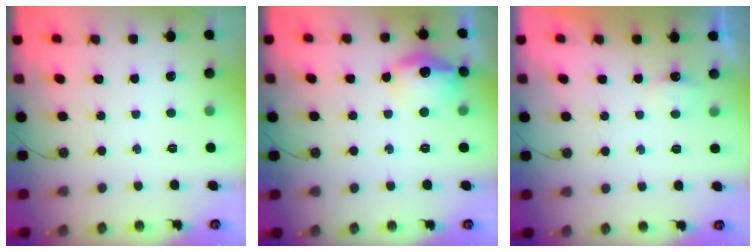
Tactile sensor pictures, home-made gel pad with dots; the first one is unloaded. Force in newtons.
{"total": 14.0, "press": 13.9, "slide": 1.0}
{"total": 3.9, "press": 3.9, "slide": 0.6}